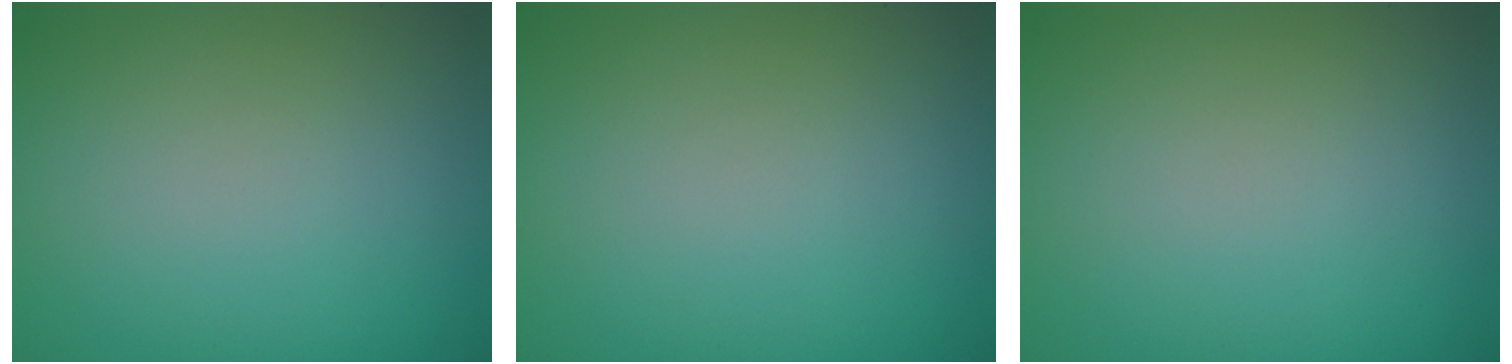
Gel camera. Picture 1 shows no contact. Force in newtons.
{"total": 0.0}
{"total": 0.0}